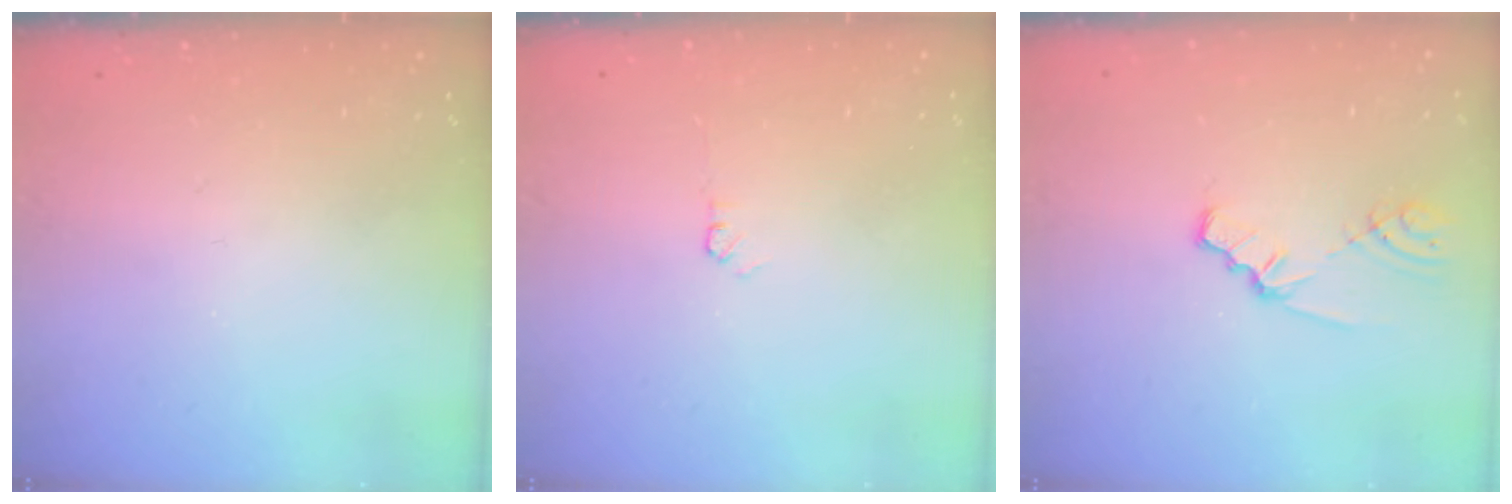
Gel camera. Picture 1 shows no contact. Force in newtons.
{"total": 2.3, "press": 2.3, "slide": 0.3}
{"total": 1.8, "press": 1.7, "slide": 0.3}